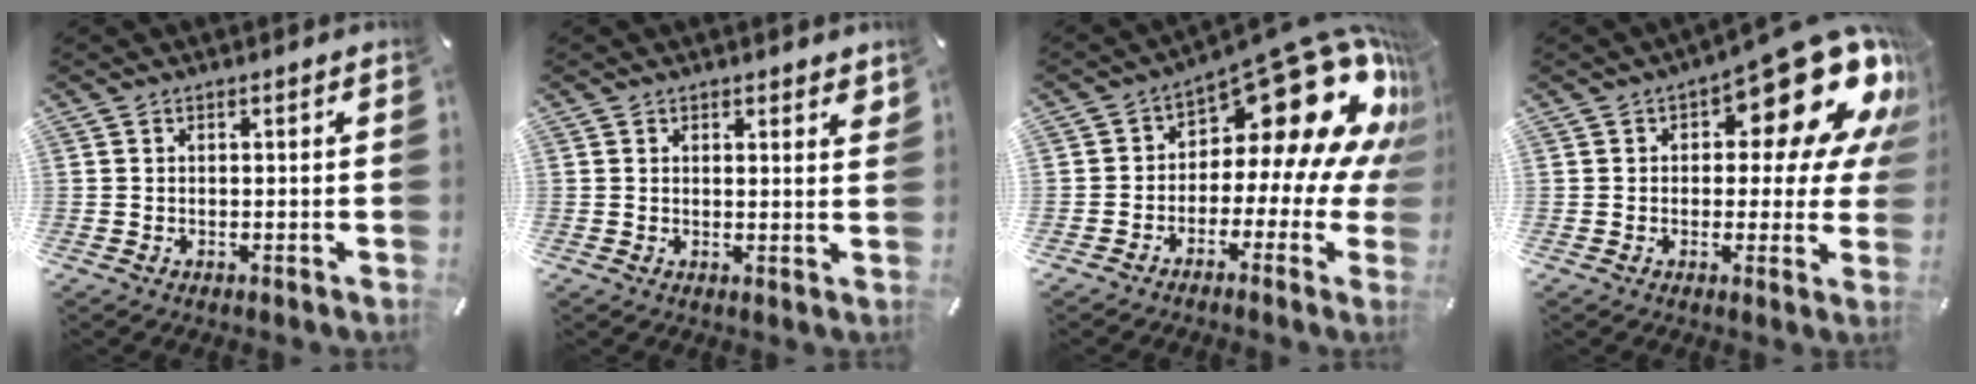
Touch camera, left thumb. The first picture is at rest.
{"total": 1.6, "force": [1.3, 0.8, 0.5], "torque": [0.003, -0.006, 0.022]}
{"total": 21.9, "force": [9.6, 10.1, 16.9], "torque": [-0.228, -0.078, 0.163]}
{"total": 20.3, "force": [10.0, 8.7, 15.4], "torque": [-0.196, -0.071, 0.162]}